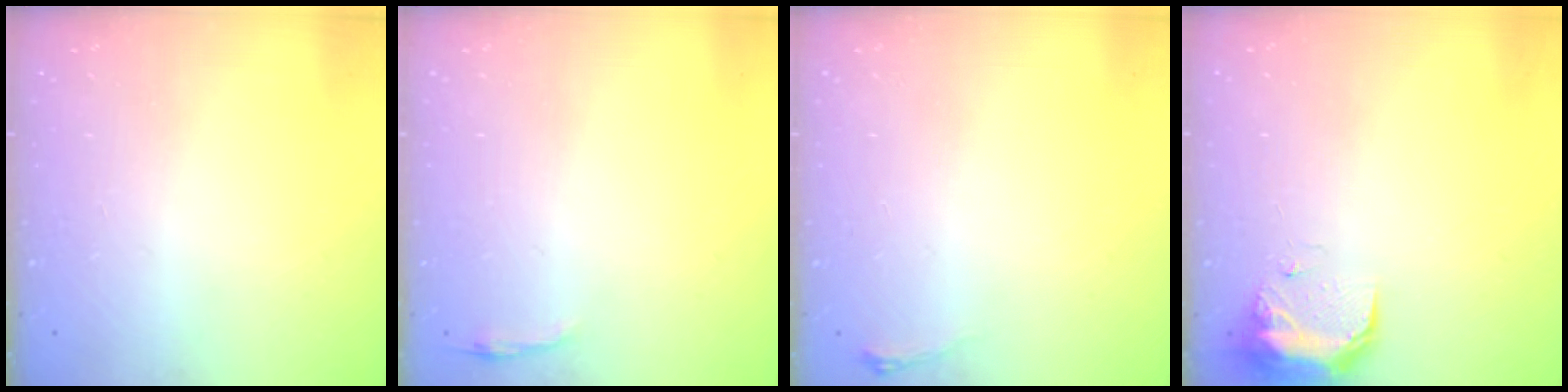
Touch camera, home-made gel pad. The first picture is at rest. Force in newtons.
{"total": 2.8, "press": 2.8, "slide": 0.6}
{"total": 3.1, "press": 3.0, "slide": 0.9}
{"total": 8.8, "press": 8.7, "slide": 1.2}